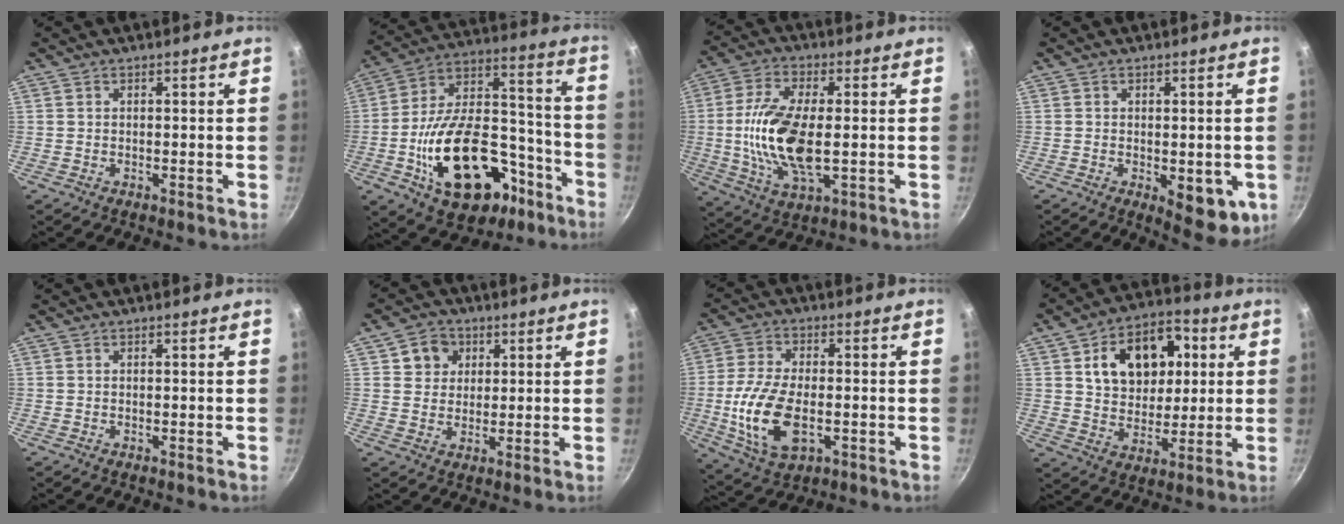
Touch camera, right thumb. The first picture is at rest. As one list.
[{"total": 25.7, "force": [-11.1, 14.2, 18.4], "torque": [-0.323, 0.077, -0.170]}, {"total": 15.8, "force": [-0.9, 6.9, 14.2], "torque": [-0.291, -0.006, -0.013]}, {"total": 8.7, "force": [-2.6, 4.0, 7.3], "torque": [-0.072, -0.009, -0.025]}, {"total": 0.0}, {"total": 5.9, "force": [2.2, 5.1, 1.9], "torque": [-0.004, -0.005, 0.035]}, {"total": 14.8, "force": [-2.8, 7.9, 12.2], "torque": [-0.248, 0.001, -0.045]}, {"total": 16.4, "force": [4.7, 11.3, 10.9], "torque": [-0.122, 0.001, 0.075]}]